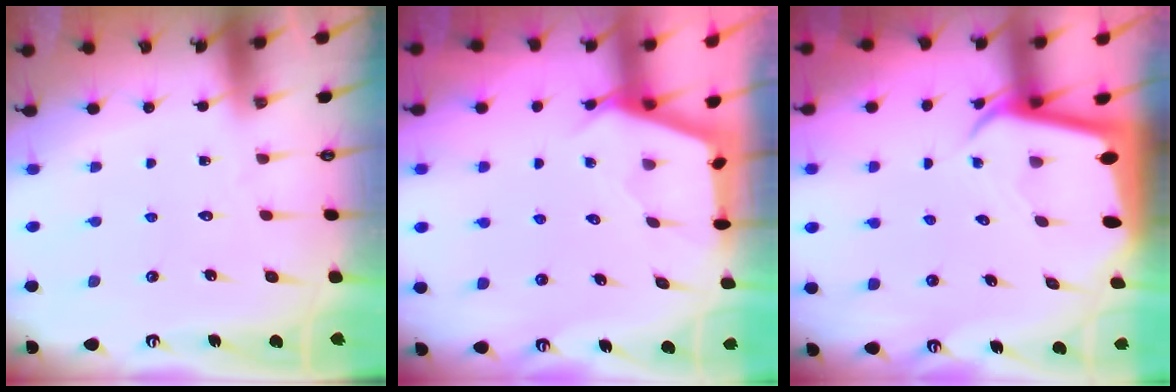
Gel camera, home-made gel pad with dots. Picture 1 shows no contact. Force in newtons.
{"total": 3.0, "press": 3.0, "slide": 0.4}
{"total": 3.1, "press": 3.1, "slide": 0.3}